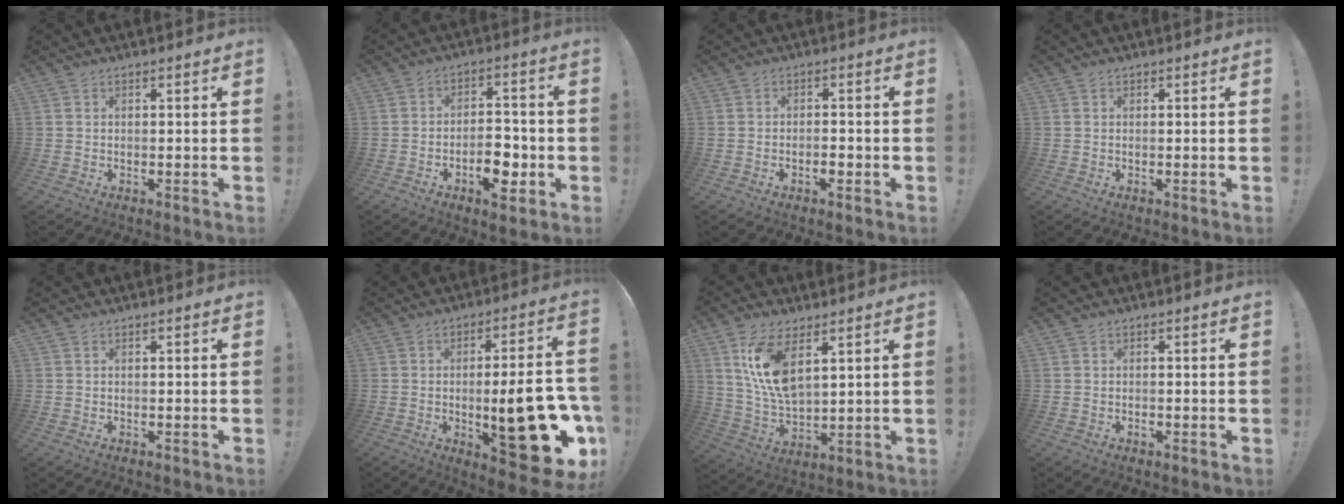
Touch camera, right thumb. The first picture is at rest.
{"total": 9.5, "force": [-3.7, 5.5, 6.7], "torque": [-0.098, 0.025, -0.058]}
{"total": 2.2, "force": [-1.4, 1.0, 1.4], "torque": [-0.019, 0.002, -0.023]}
{"total": 0.0}
{"total": 0.0}
{"total": 23.0, "force": [-5.7, 7.6, 20.9], "torque": [-0.281, 0.019, -0.078]}
{"total": 12.6, "force": [6.3, 5.6, 9.4], "torque": [-0.188, -0.032, 0.112]}
{"total": 0.8, "force": [-0.7, 0.3, 0.2], "torque": [-0.006, 0.003, -0.013]}